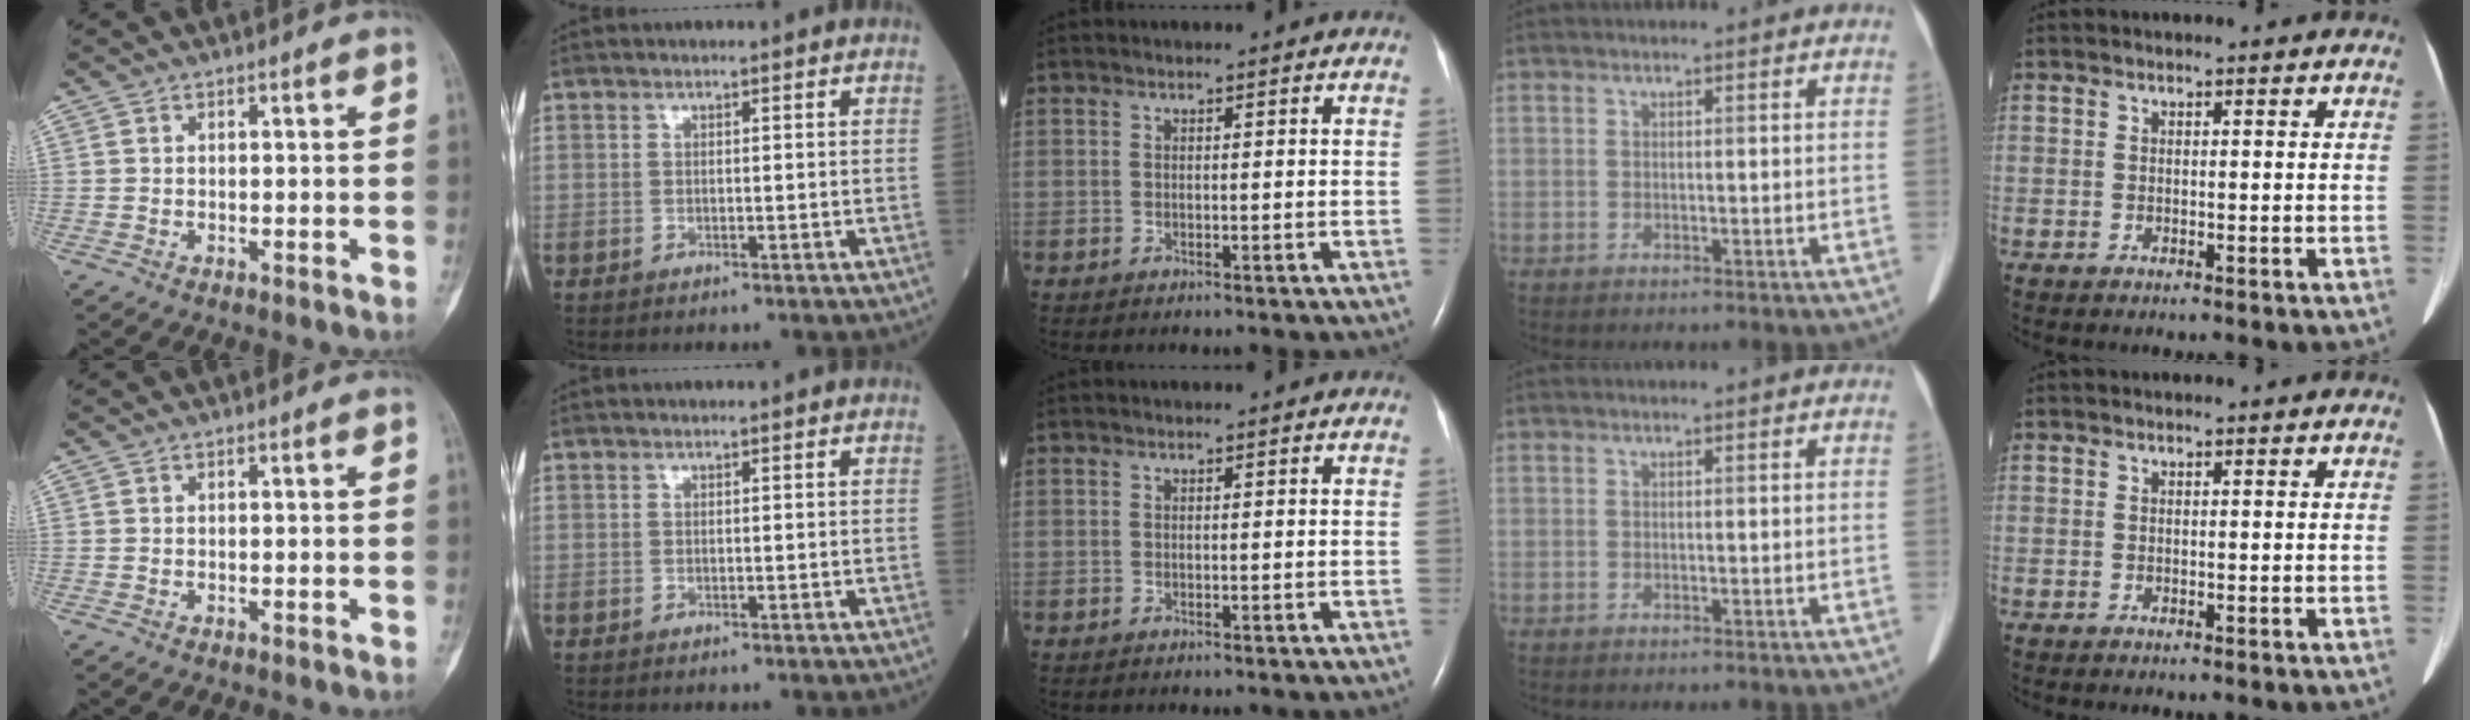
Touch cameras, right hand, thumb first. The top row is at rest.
{}